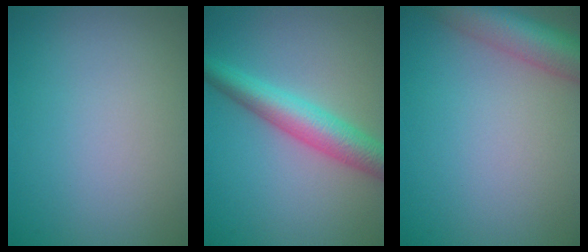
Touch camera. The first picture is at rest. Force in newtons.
{"total": 5.4, "press": 5.4, "slide": 0.2}
{"total": 6.7, "press": 6.7, "slide": 0.3}